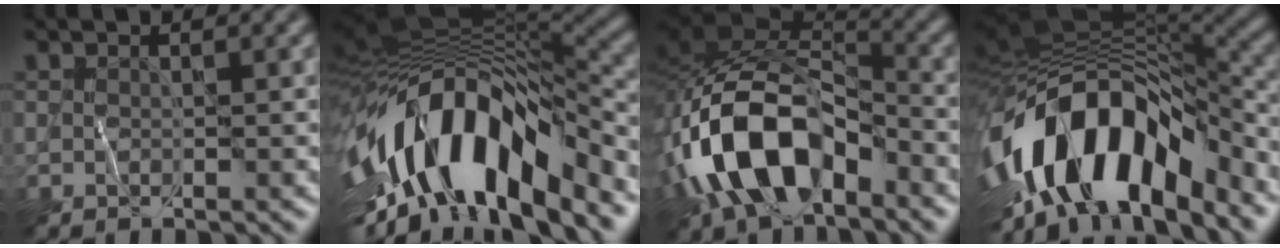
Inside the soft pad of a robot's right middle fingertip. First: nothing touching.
{"total": 14.1, "force": [-5.3, 6.0, 11.6], "torque": [-0.206, 0.007, -0.091]}
{"total": 12.5, "force": [-5.4, 6.8, 8.9], "torque": [-0.171, 0.003, -0.109]}
{"total": 15.1, "force": [-5.9, 7.5, 11.7], "torque": [-0.199, 0.011, -0.105]}